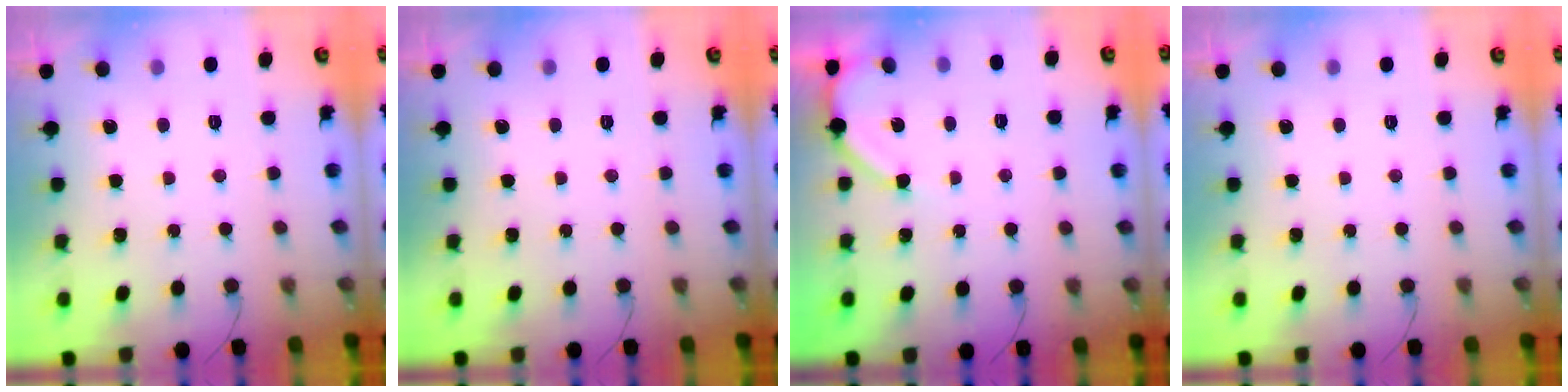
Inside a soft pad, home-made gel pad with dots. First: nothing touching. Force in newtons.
{"total": 0.0}
{"total": 4.4, "press": 4.4, "slide": 0.3}
{"total": 0.0}